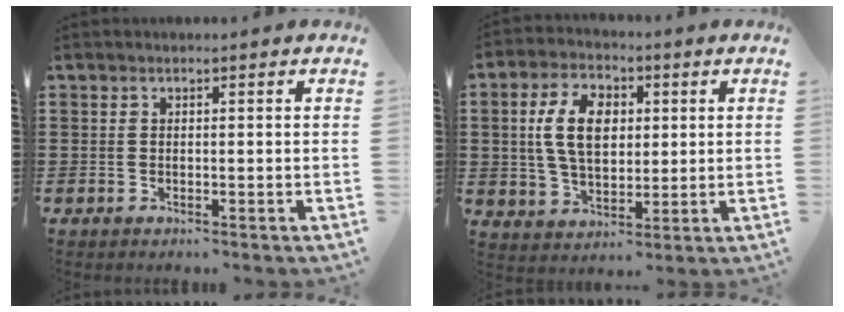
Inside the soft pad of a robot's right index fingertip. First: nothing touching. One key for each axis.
{"total": 9.3, "fx": 1.4, "fy": 5.7, "fz": 7.2, "tx": -0.170, "ty": 0.014, "tz": 0.018}